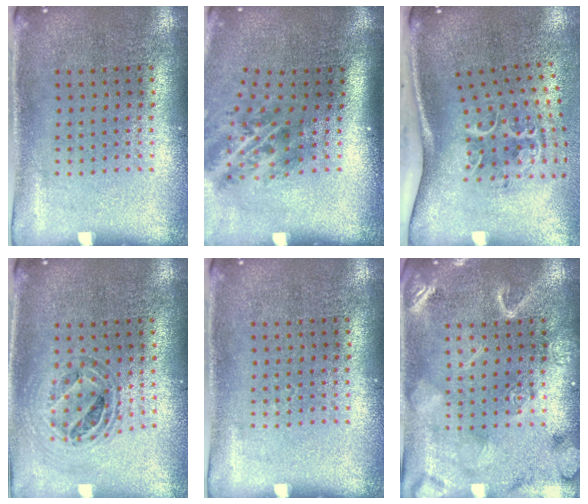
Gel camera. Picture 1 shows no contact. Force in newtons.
{"total": 2.0, "press": 1.2, "slide": 1.6}
{"total": 2.2, "press": 1.3, "slide": 1.7}
{"total": 0.9, "press": 0.9, "slide": 0.1}
{"total": 0.0}
{"total": 4.2, "press": 4.2, "slide": 0.6}